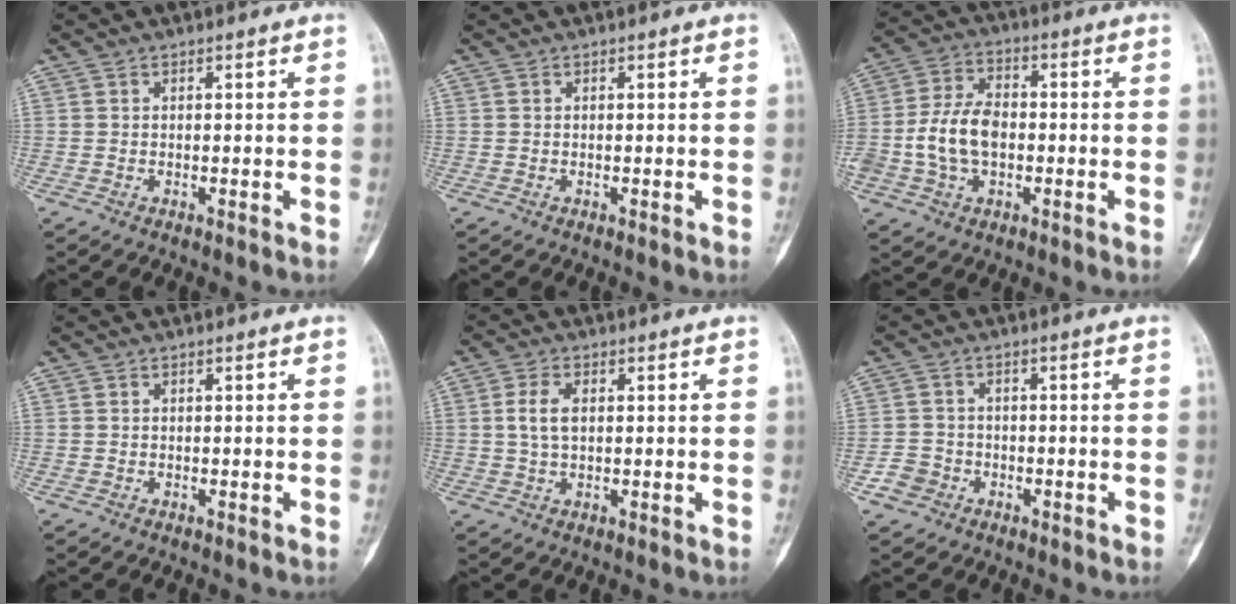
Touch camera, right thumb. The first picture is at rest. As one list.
[{"total": 0.0}, {"total": 10.3, "force": [-1.4, 6.6, 7.7], "torque": [-0.147, 0.025, -0.034]}, {"total": 0.0}, {"total": 4.0, "force": [0.7, 2.1, 3.4], "torque": [-0.077, 0.003, 0.011]}, {"total": 3.7, "force": [-1.9, 3.2, 0.5], "torque": [0.003, 0.018, -0.034]}]